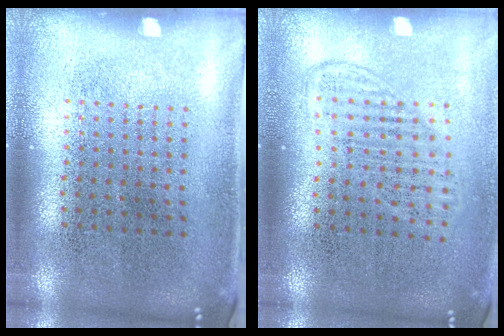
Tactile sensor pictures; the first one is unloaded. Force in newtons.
{"total": 1.3, "press": 1.2, "slide": 0.6}